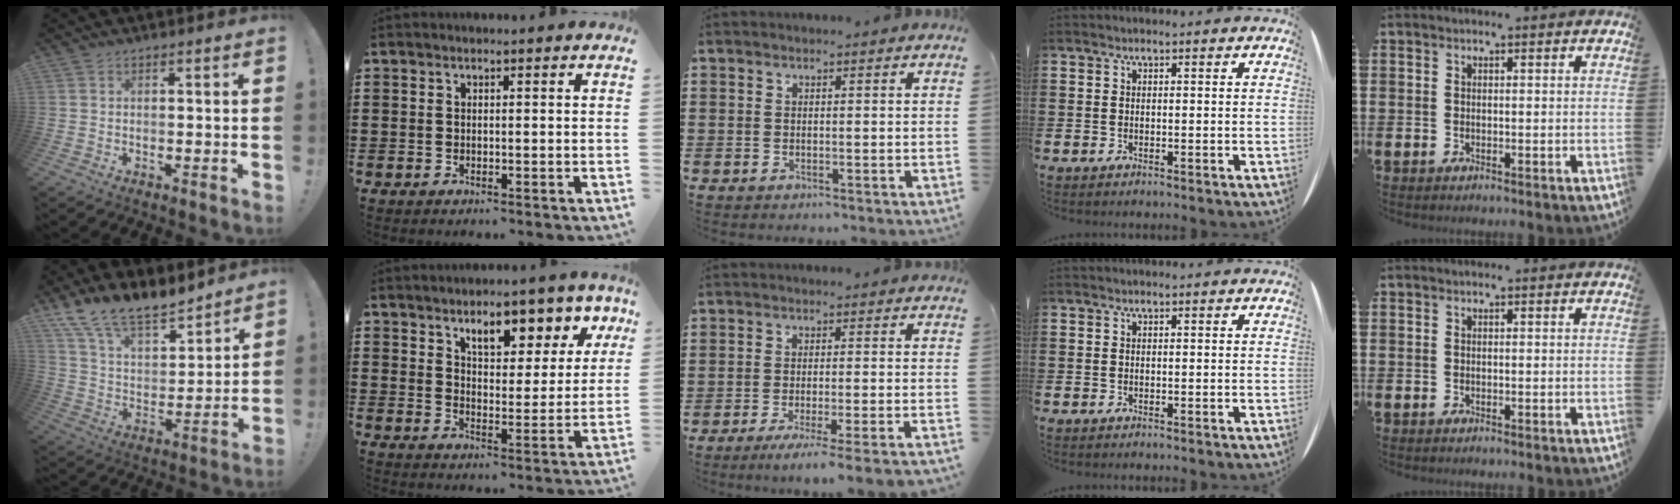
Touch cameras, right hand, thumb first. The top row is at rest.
{"thumb": {"total": 13.9, "force": [12.3, 4.2, 4.9], "torque": [-0.106, -0.097, 0.226]}, "index": {"total": 7.7, "force": [5.7, 2.7, 4.4], "torque": [-0.074, -0.015, 0.095]}, "middle": {"total": 3.9, "force": [-3.3, -0.8, 2.0], "torque": [-0.030, -0.015, -0.061]}}